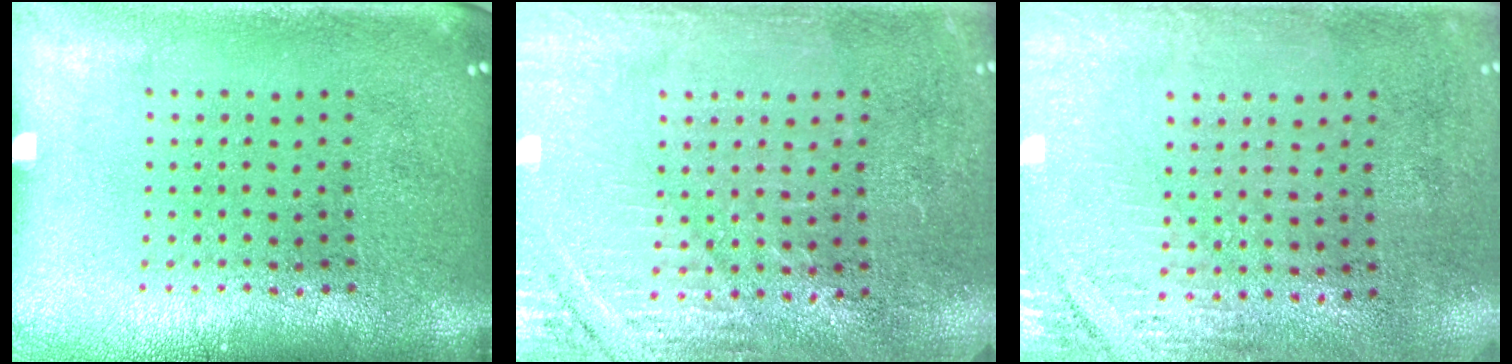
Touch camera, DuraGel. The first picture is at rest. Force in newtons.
{"total": 2.9, "press": 2.9, "slide": 0.4}
{"total": 2.9, "press": 2.5, "slide": 1.4}